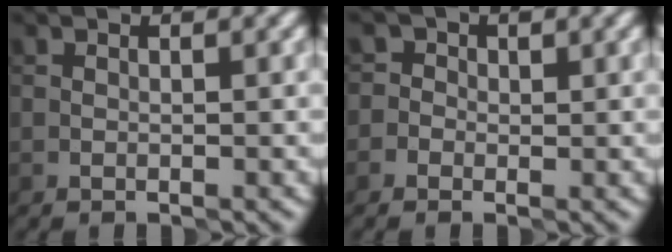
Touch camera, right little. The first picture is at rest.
{"total": 2.7, "force": [0.4, 2.5, 0.8], "torque": [0.014, 0.024, -0.024]}